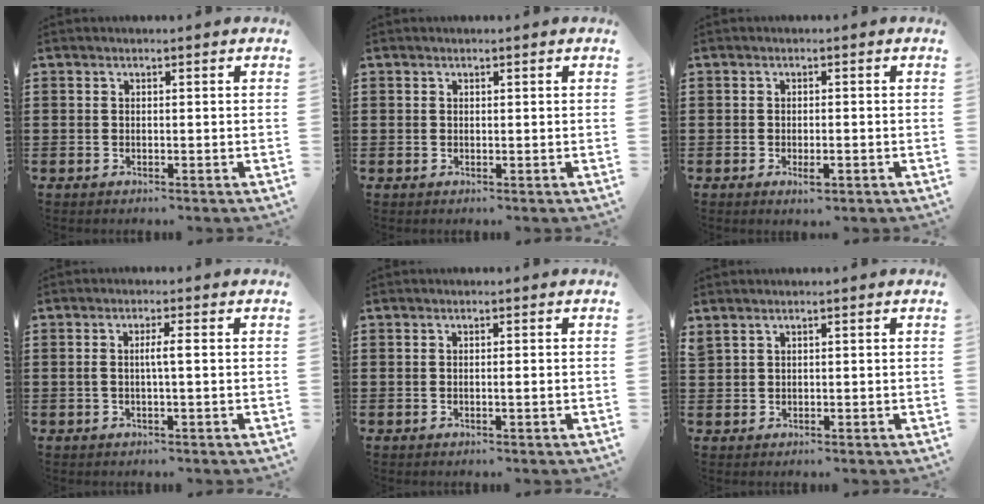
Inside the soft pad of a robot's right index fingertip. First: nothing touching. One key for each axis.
{"total": 0.6, "fx": 0.3, "fy": 0.5, "fz": 0.0, "tx": -0.002, "ty": 0.003, "tz": 0.006}
{"total": 1.9, "fx": -0.9, "fy": 0.7, "fz": 1.5, "tx": -0.027, "ty": -0.001, "tz": -0.016}
{"total": 2.3, "fx": -0.2, "fy": 0.1, "fz": 2.3, "tx": -0.045, "ty": -0.002, "tz": -0.005}
{"total": 0.8, "fx": -0.2, "fy": -0.1, "fz": 0.8, "tx": -0.013, "ty": -0.004, "tz": -0.003}
{"total": 0.8, "fx": 0.6, "fy": 0.3, "fz": 0.3, "tx": -0.008, "ty": 0.001, "tz": 0.012}